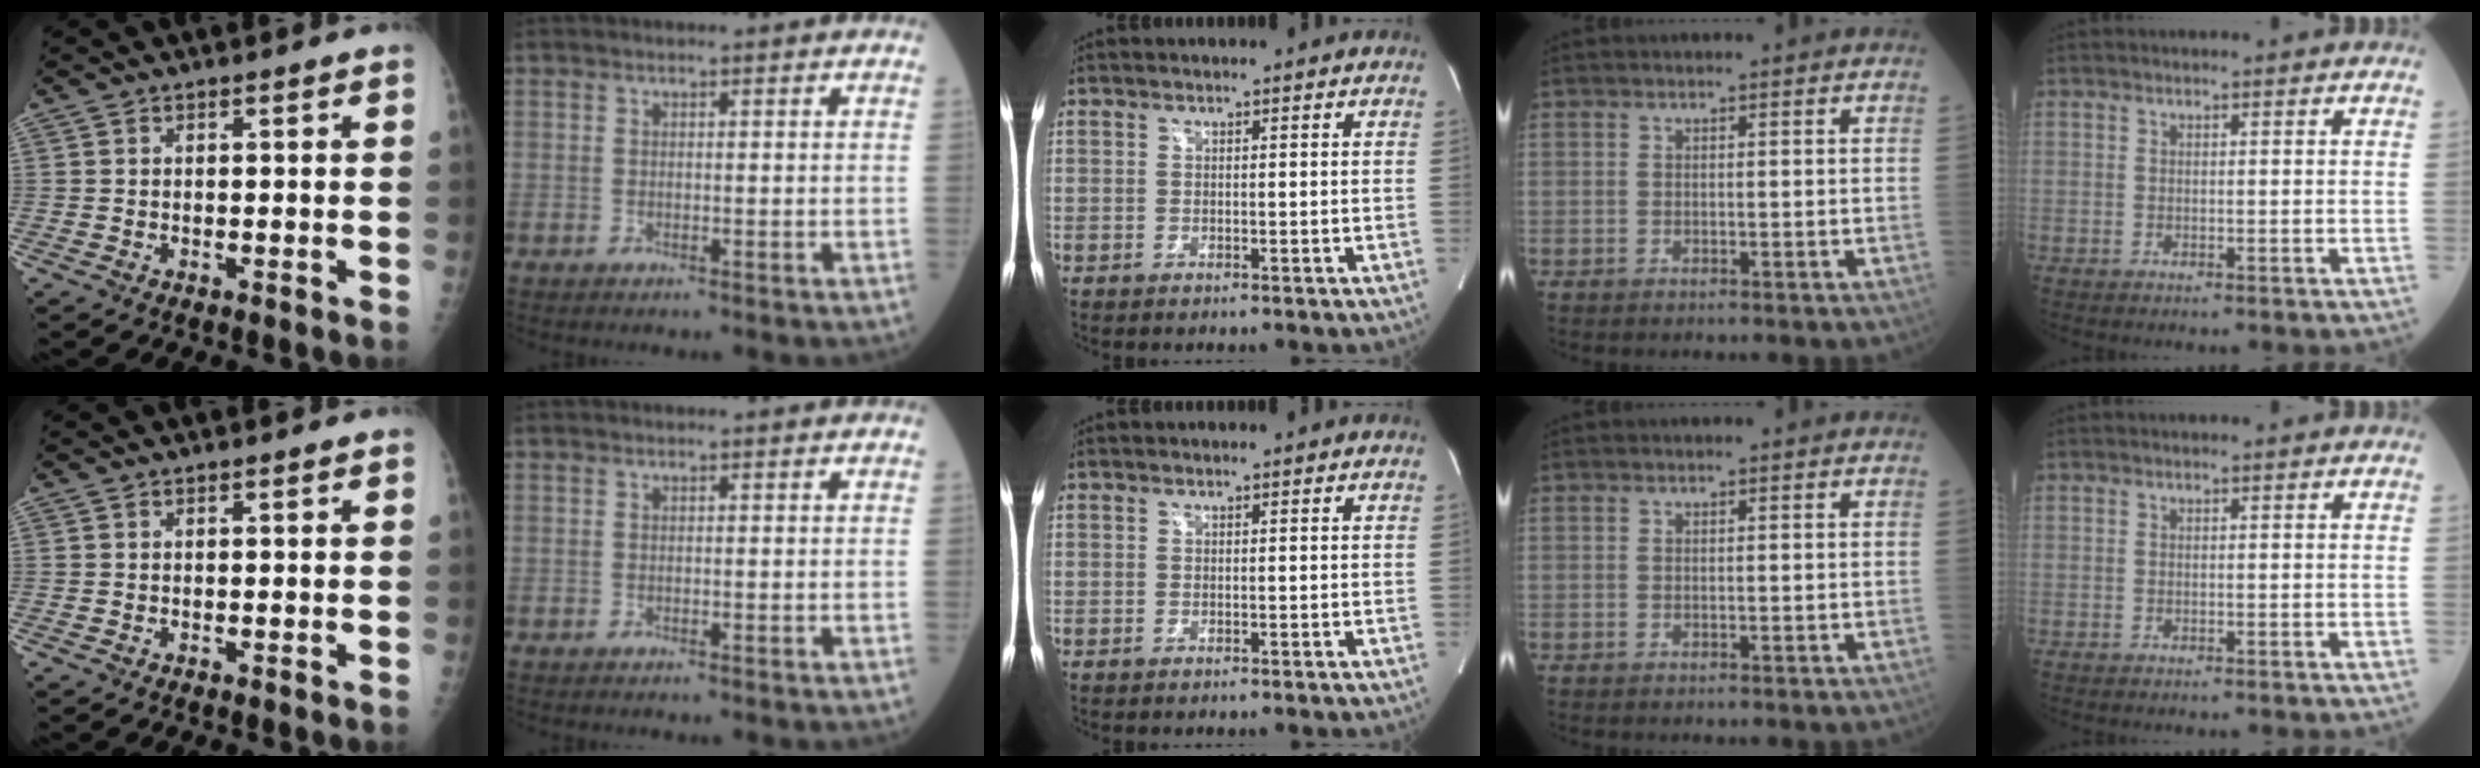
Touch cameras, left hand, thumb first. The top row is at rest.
{}